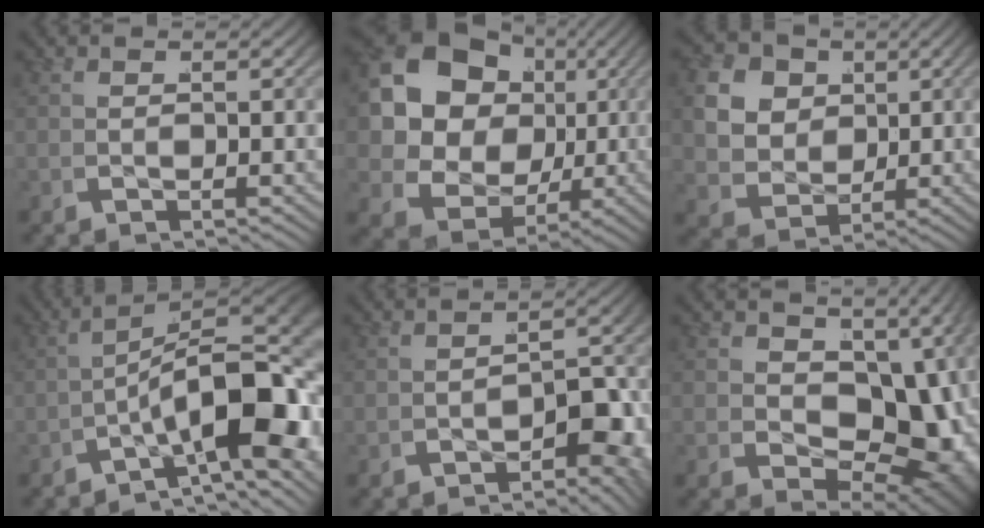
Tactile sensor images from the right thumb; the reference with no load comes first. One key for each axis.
{"total": 16.1, "fx": 1.2, "fy": 12.4, "fz": 10.1, "tx": -0.245, "ty": -0.045, "tz": 0.028}
{"total": 11.7, "fx": 0.9, "fy": 9.8, "fz": 6.3, "tx": -0.150, "ty": -0.031, "tz": 0.015}
{"total": 12.9, "fx": -2.6, "fy": 6.0, "fz": 11.1, "tx": -0.160, "ty": -0.038, "tz": -0.023}
{"total": 4.2, "fx": -2.5, "fy": 1.4, "fz": 3.1, "tx": -0.038, "ty": -0.013, "tz": -0.028}
{"total": 11.5, "fx": -0.4, "fy": 7.6, "fz": 8.5, "tx": -0.149, "ty": -0.058, "tz": 0.029}